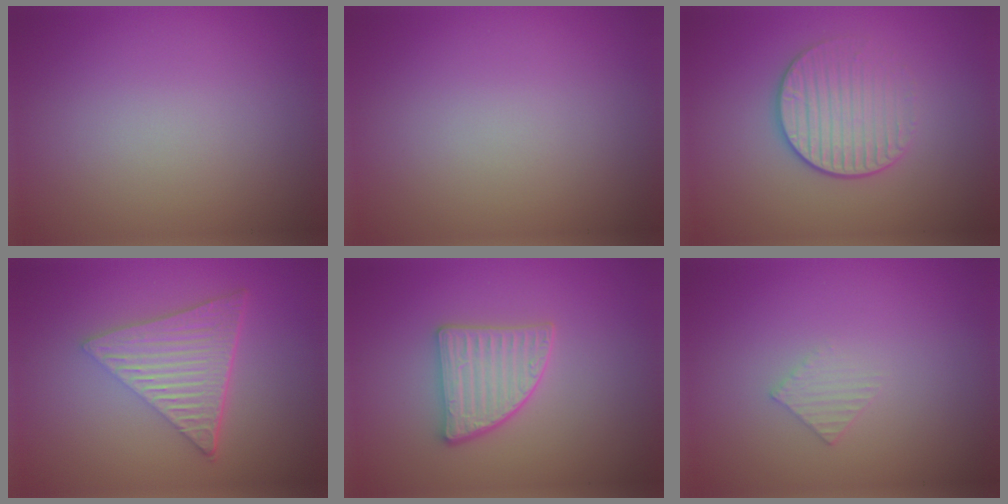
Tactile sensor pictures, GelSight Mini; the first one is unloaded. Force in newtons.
{"total": 0.0}
{"total": 3.3, "press": 2.9, "slide": 1.4}
{"total": 6.8, "press": 4.5, "slide": 5.1}
{"total": 3.5, "press": 3.2, "slide": 1.5}
{"total": 1.1, "press": 1.1, "slide": 0.0}